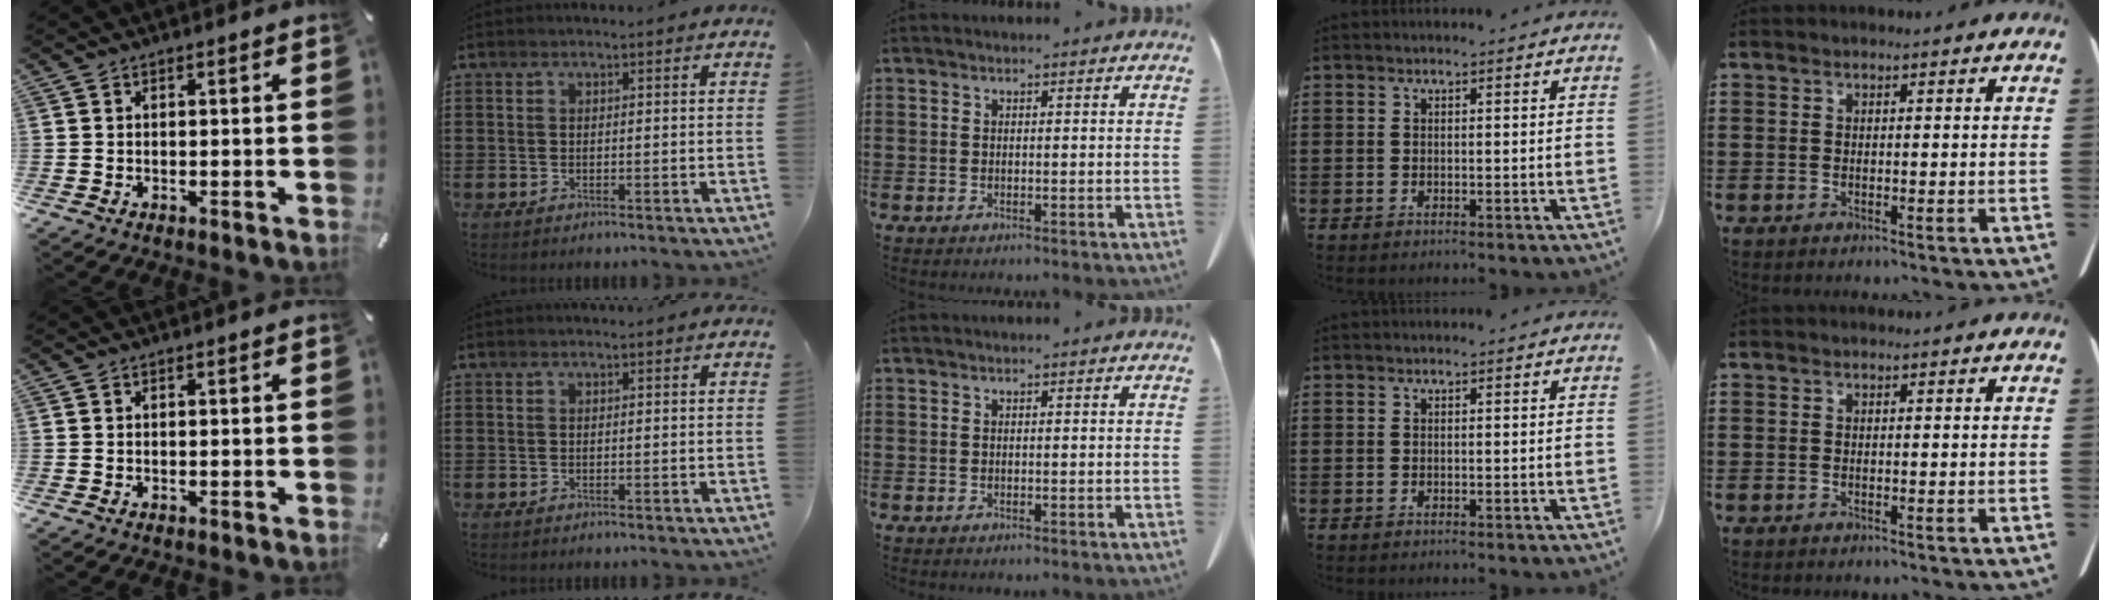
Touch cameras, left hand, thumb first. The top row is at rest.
{}